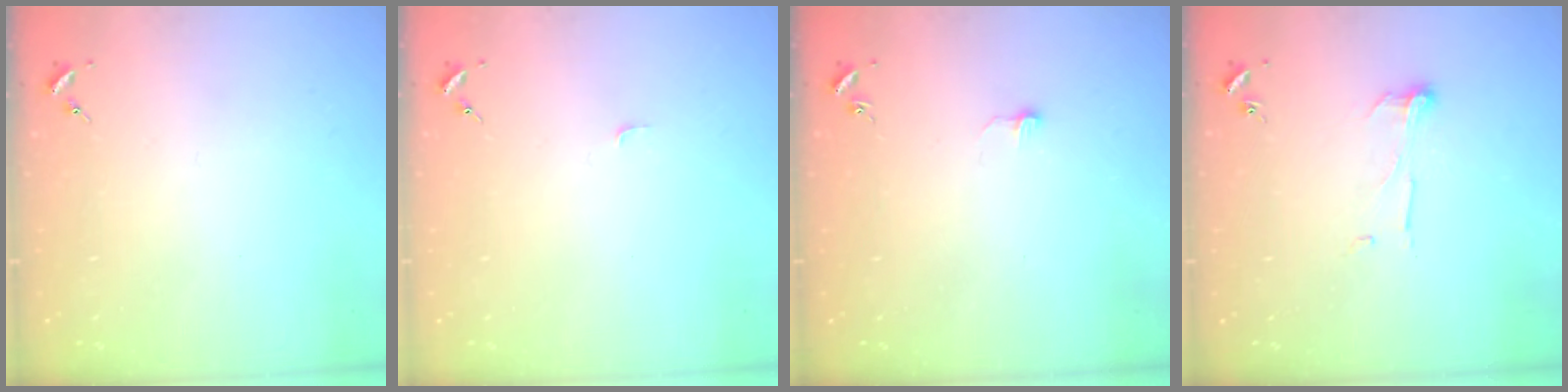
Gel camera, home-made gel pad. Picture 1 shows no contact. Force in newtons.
{"total": 2.5, "press": 2.5, "slide": 0.3}
{"total": 4.2, "press": 4.2, "slide": 0.5}
{"total": 6.5, "press": 6.5, "slide": 0.3}